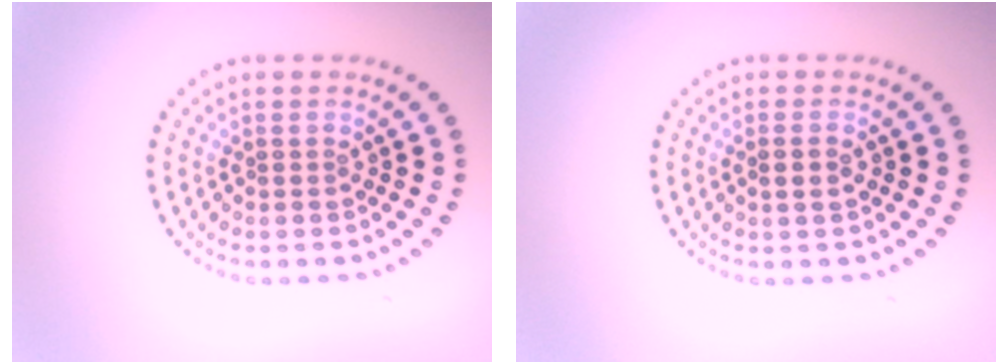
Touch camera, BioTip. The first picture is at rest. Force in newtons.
{"total": 1.1, "press": 1.1, "slide": 0.4}